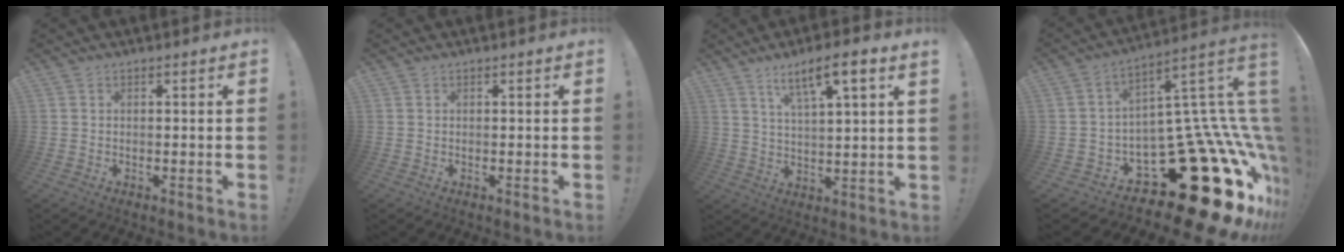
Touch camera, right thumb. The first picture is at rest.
{"total": 0.0}
{"total": 9.1, "force": [5.6, 1.3, 7.1], "torque": [-0.114, -0.023, 0.092]}
{"total": 34.9, "force": [-13.1, 16.9, 27.6], "torque": [-0.301, 0.019, -0.147]}